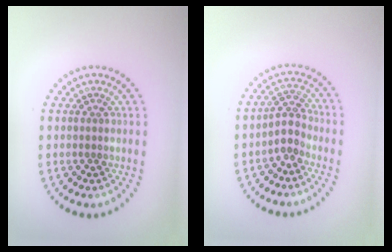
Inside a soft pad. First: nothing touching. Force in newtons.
{"total": 2.2, "press": 1.6, "slide": 1.4}